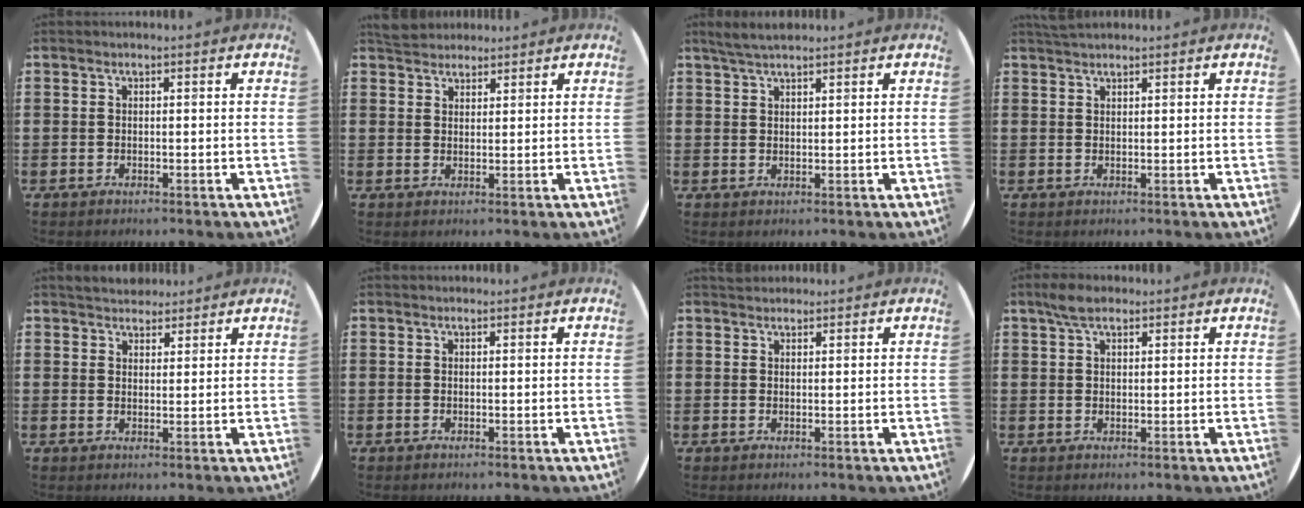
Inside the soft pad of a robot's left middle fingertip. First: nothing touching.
{"total": 3.1, "force": [3.0, 0.9, 0.1], "torque": [-0.001, -0.003, 0.056]}
{"total": 2.9, "force": [2.5, 0.4, 1.3], "torque": [-0.030, 0.004, 0.046]}
{"total": 1.3, "force": [1.3, 0.2, 0.2], "torque": [-0.005, 0.003, 0.023]}
{"total": 3.0, "force": [2.9, 0.8, 0.1], "torque": [0.001, -0.007, 0.054]}
{"total": 0.0}
{"total": 1.1, "force": [1.0, 0.3, -0.1], "torque": [0.010, -0.001, 0.018]}
{"total": 3.2, "force": [2.4, 1.3, 1.7], "torque": [-0.031, 0.005, 0.041]}